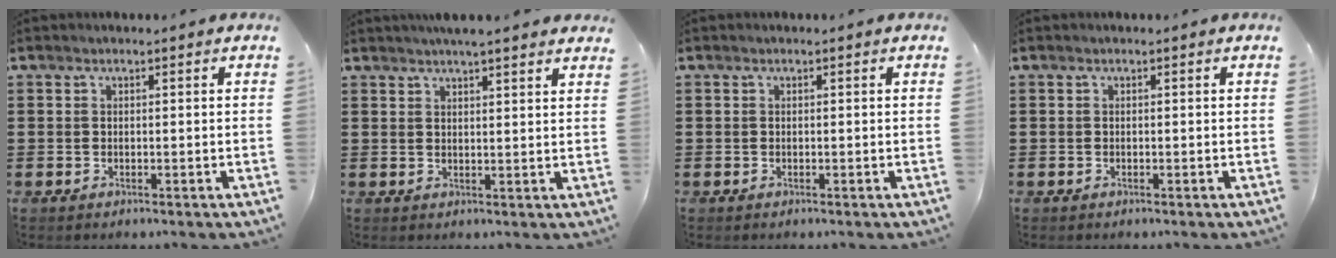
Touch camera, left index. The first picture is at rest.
{"total": 3.3, "force": [3.1, -0.2, 1.2], "torque": [-0.032, -0.002, 0.057]}
{"total": 0.0}
{"total": 0.0}